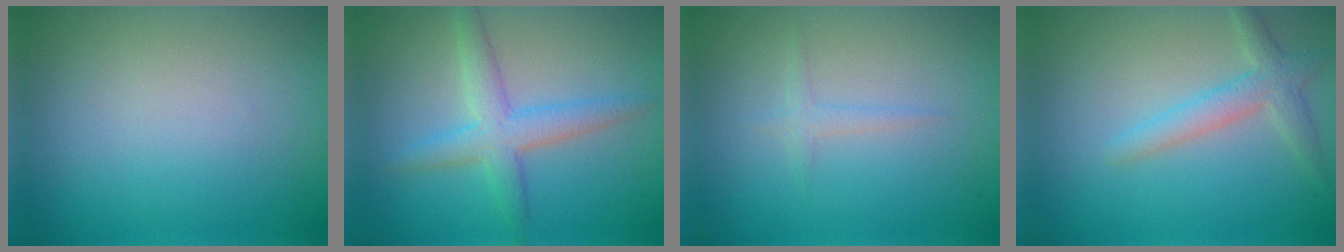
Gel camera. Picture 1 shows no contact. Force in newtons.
{"total": 3.8, "press": 3.8, "slide": 0.2}
{"total": 1.1, "press": 1.1, "slide": 0.0}
{"total": 2.7, "press": 2.7, "slide": 0.3}